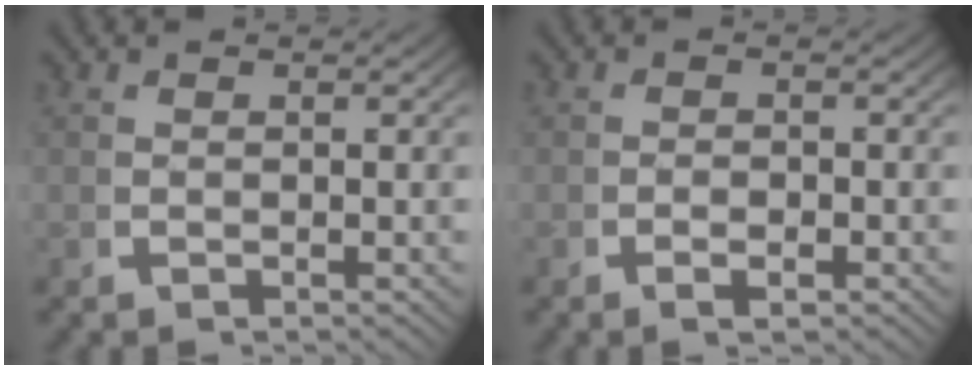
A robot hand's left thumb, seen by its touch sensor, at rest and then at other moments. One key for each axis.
{"total": 1.3, "fx": -0.8, "fy": 0.5, "fz": 0.9, "tx": -0.017, "ty": -0.004, "tz": -0.015}